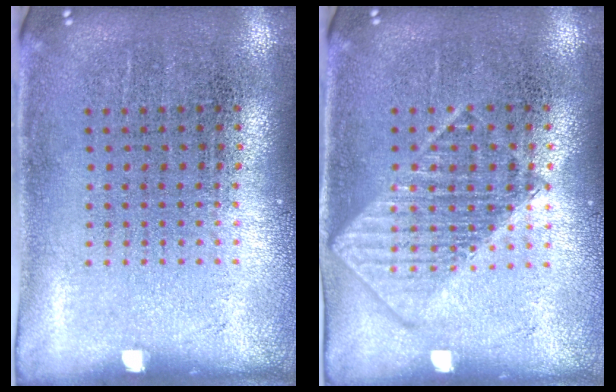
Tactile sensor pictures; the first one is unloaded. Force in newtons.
{"total": 1.1, "press": 1.1, "slide": 0.2}